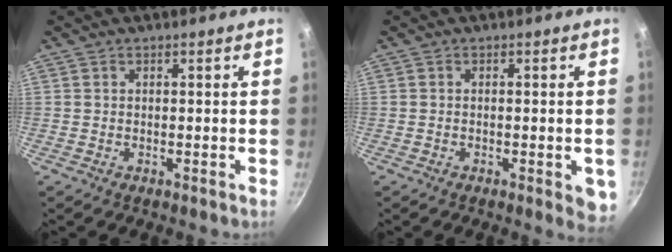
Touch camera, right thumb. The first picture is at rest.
{"total": 4.6, "force": [-1.5, 1.6, 4.1], "torque": [-0.039, -0.001, -0.018]}